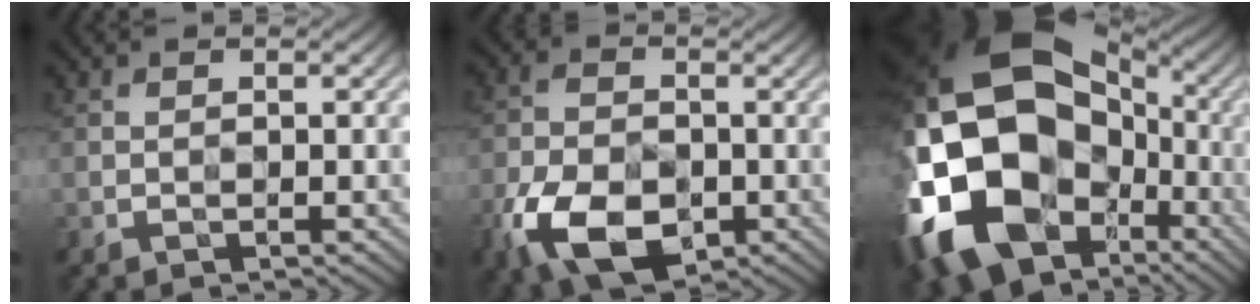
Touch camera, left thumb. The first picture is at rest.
{"total": 11.2, "force": [-4.7, 6.8, 7.6], "torque": [-0.175, -0.032, -0.090]}
{"total": 24.2, "force": [-3.2, 18.2, 15.5], "torque": [-0.360, -0.026, -0.075]}